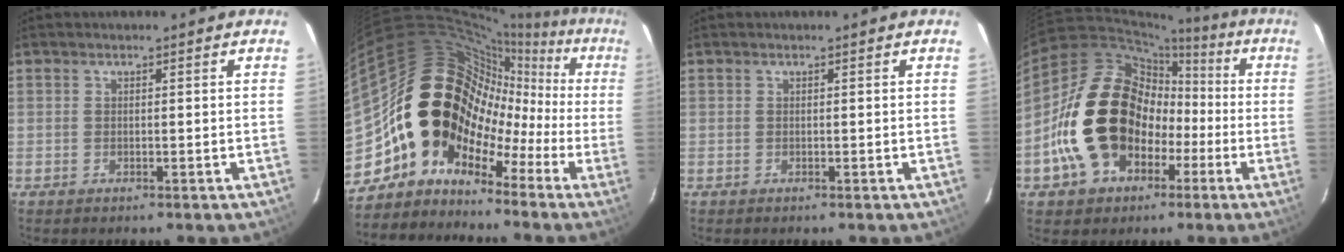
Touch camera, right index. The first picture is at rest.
{"total": 19.0, "force": [-6.1, 14.8, 10.2], "torque": [-0.164, 0.037, -0.120]}
{"total": 0.0}
{"total": 19.6, "force": [-3.3, 16.0, 10.8], "torque": [-0.235, 0.044, -0.026]}